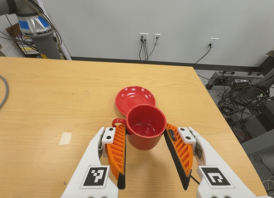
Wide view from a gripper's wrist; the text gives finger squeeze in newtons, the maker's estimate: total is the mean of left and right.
{"total": 2.6, "left": 2.3, "right": 2.8}